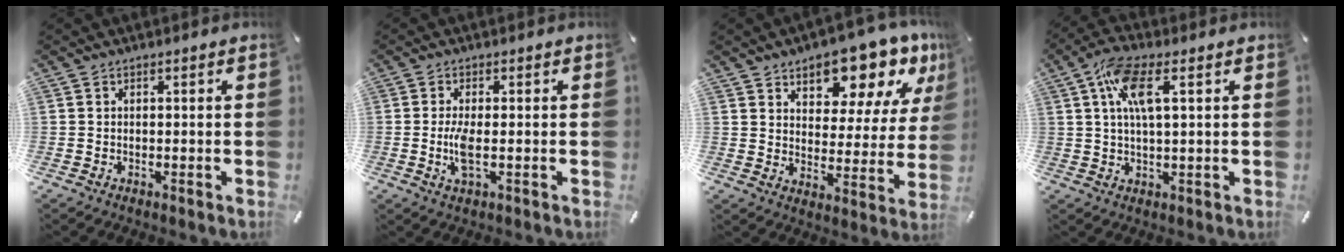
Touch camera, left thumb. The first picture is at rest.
{"total": 5.2, "force": [-0.5, 1.4, 5.0], "torque": [-0.116, -0.014, -0.016]}
{"total": 14.0, "force": [11.4, 6.1, 5.3], "torque": [-0.074, -0.091, 0.195]}
{"total": 9.5, "force": [3.3, 3.0, 8.4], "torque": [-0.173, 0.004, 0.058]}